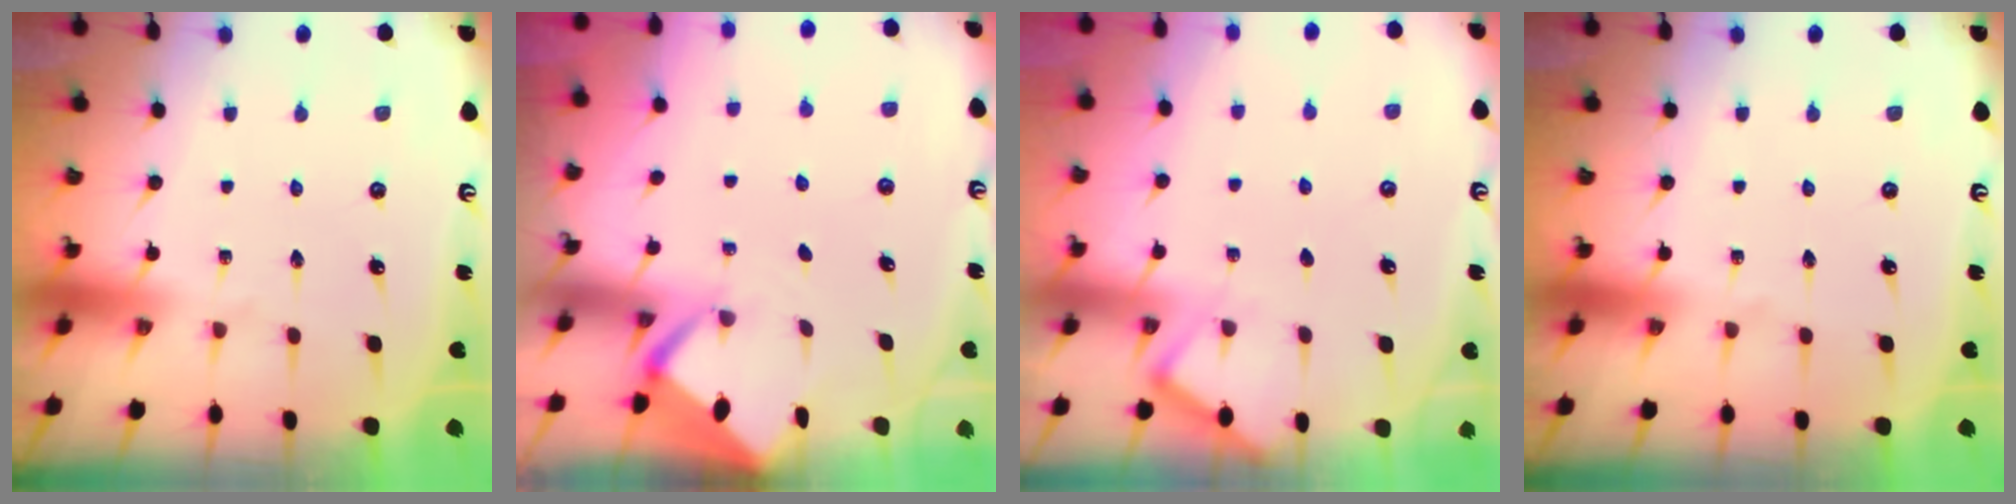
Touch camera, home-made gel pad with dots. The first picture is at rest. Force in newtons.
{"total": 2.3, "press": 2.3, "slide": 0.1}
{"total": 3.1, "press": 3.1, "slide": 0.5}
{"total": 0.0}